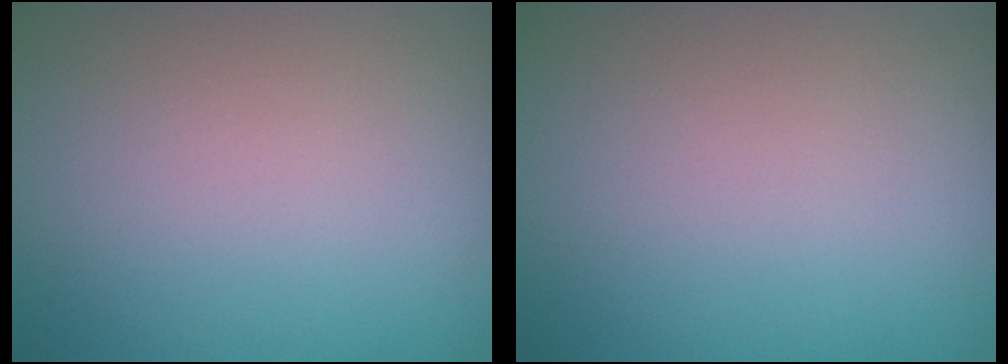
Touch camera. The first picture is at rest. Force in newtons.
{"total": 0.0}